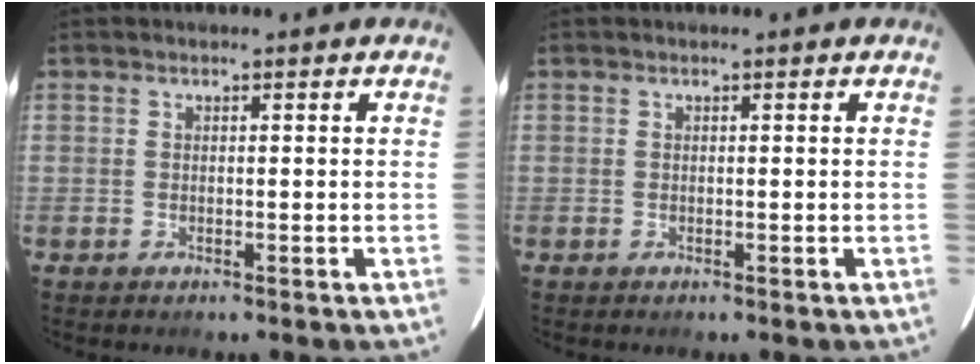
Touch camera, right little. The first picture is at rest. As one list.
[{"total": 0.0}]